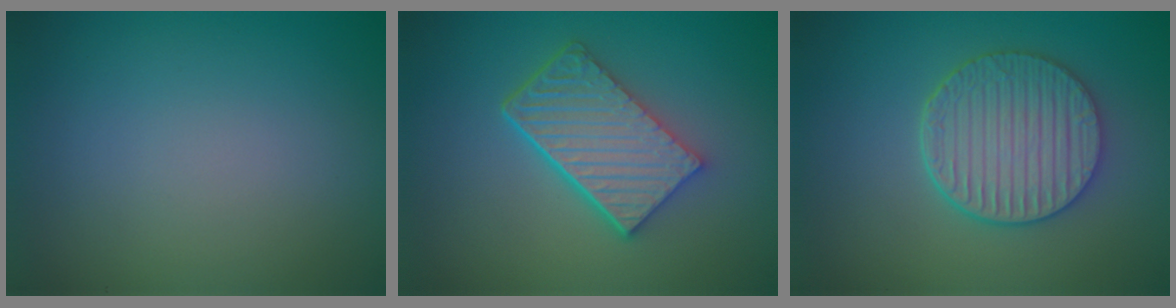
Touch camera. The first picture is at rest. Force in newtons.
{"total": 5.9, "press": 4.2, "slide": 4.2}
{"total": 5.6, "press": 4.5, "slide": 3.2}